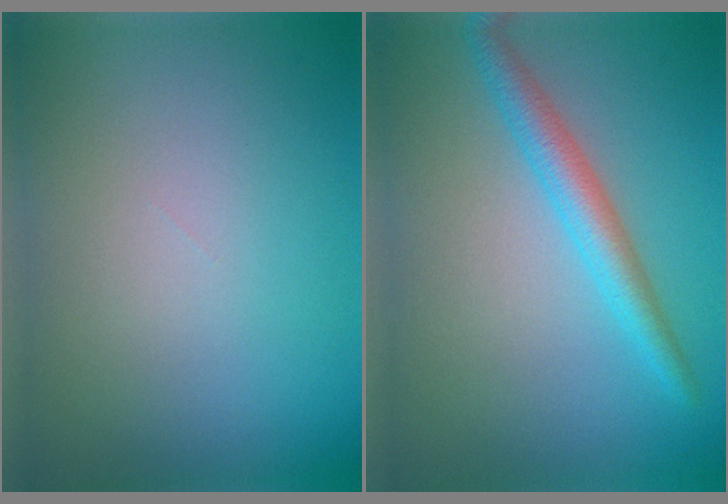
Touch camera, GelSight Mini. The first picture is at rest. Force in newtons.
{"total": 3.2, "press": 3.2, "slide": 0.2}